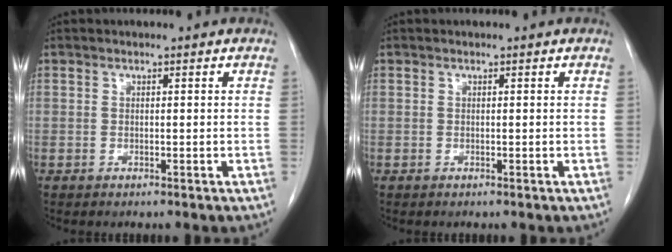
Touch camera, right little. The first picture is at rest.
{"total": 0.0}